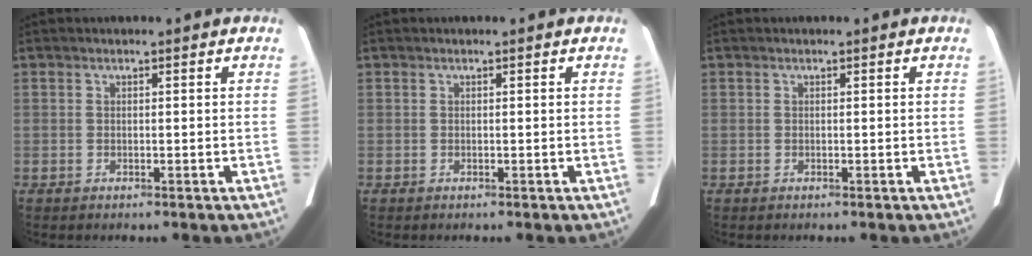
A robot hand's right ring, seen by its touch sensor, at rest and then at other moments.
{"total": 0.0}
{"total": 0.0}